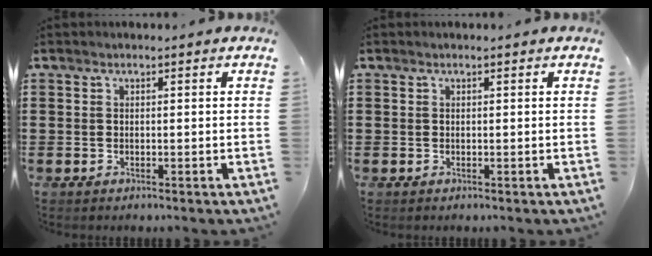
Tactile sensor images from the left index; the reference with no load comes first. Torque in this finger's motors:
{"motor_torque": [-0.01, 0.01, -0.01, -0.01]}